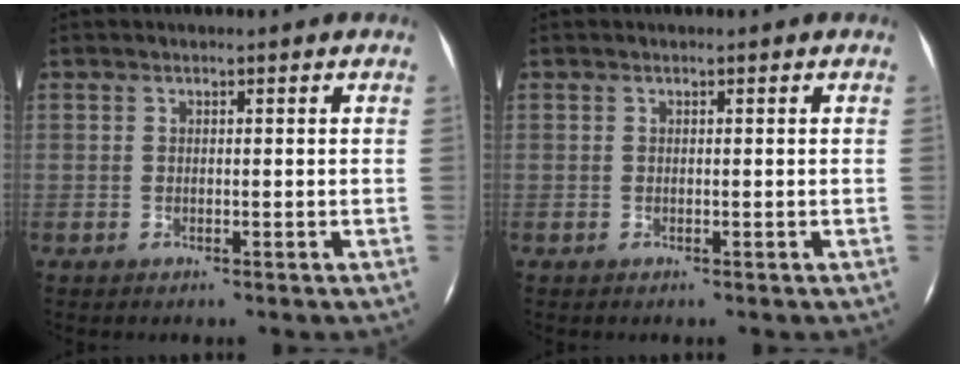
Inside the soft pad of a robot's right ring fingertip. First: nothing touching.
{"total": 0.0}